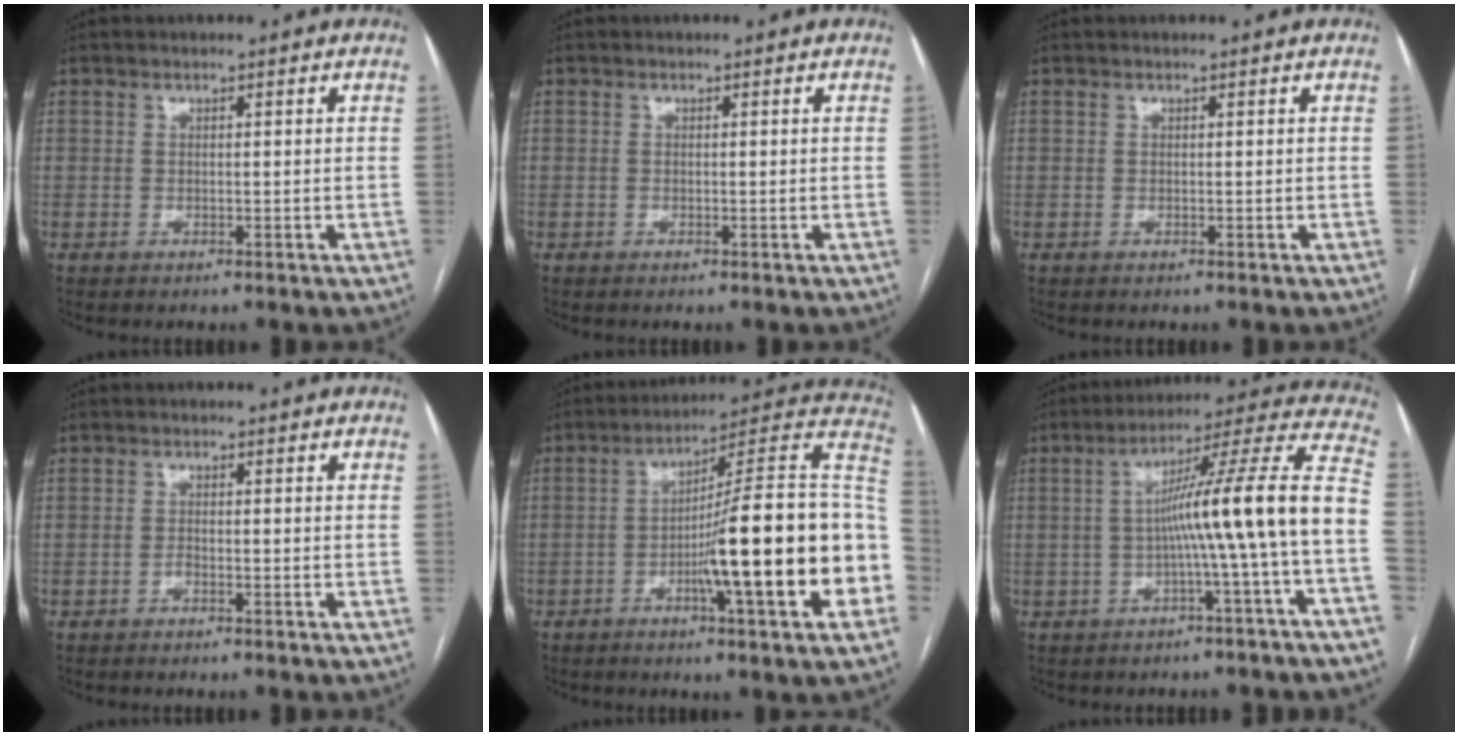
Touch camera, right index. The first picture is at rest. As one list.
[{"total": 0.0}, {"total": 0.0}, {"total": 0.8, "force": [-0.6, 0.0, 0.5], "torque": [-0.008, 0.002, -0.013]}, {"total": 22.4, "force": [-5.2, 0.9, 21.8], "torque": [-0.241, 0.017, -0.078]}, {"total": 14.3, "force": [-2.5, -2.0, 13.9], "torque": [-0.194, 0.029, -0.046]}]